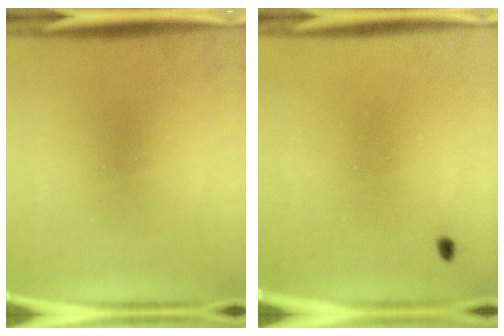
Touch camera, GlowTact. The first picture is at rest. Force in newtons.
{"total": 0.6}